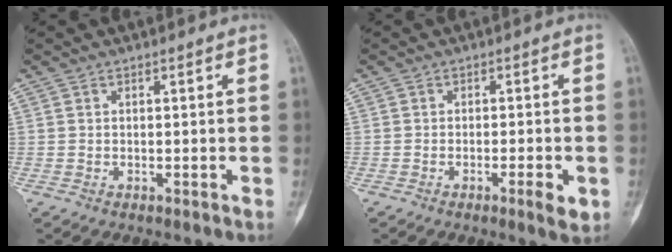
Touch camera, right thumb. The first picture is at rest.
{"total": 3.7, "force": [-1.4, 0.7, 3.4], "torque": [-0.051, -0.001, -0.021]}